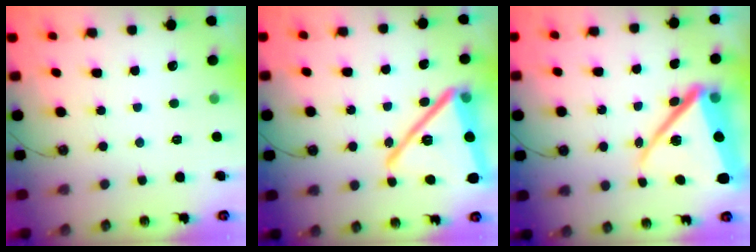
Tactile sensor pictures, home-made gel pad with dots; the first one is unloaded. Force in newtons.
{"total": 24.2, "press": 23.7, "slide": 4.9}
{"total": 20.4, "press": 20.3, "slide": 1.5}